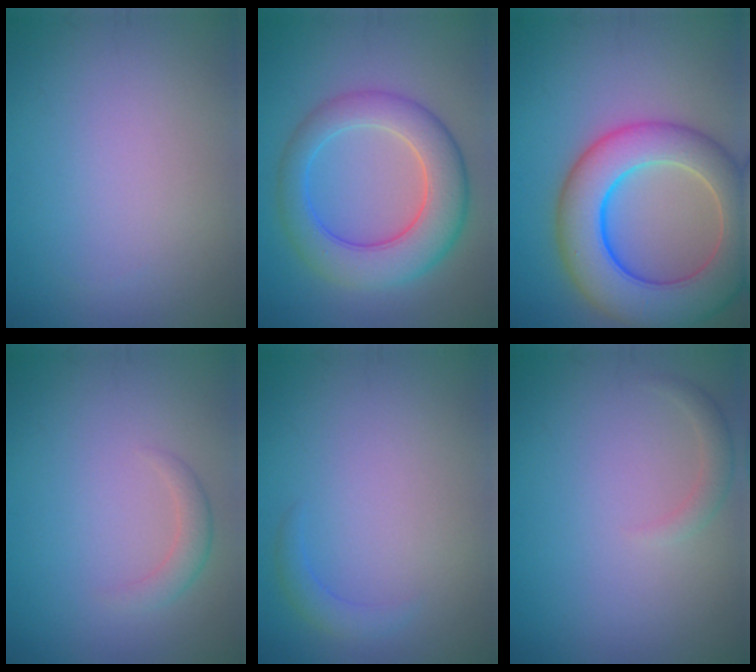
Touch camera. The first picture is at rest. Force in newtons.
{"total": 7.5, "press": 7.5, "slide": 0.3}
{"total": 10.8, "press": 10.8, "slide": 0.3}
{"total": 1.6, "press": 1.6, "slide": 0.1}
{"total": 1.4, "press": 1.4, "slide": 0.0}
{"total": 1.3, "press": 1.3, "slide": 0.1}